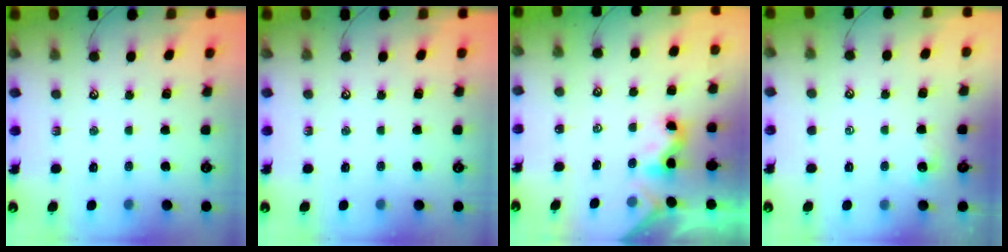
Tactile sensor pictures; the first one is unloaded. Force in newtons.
{"total": 0.0}
{"total": 2.3, "press": 2.3, "slide": 0.0}
{"total": 0.5, "press": 0.4, "slide": 0.3}